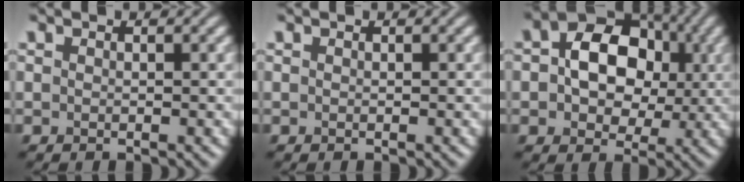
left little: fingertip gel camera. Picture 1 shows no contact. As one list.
[{"total": 0.0}, {"total": 9.9, "force": [1.2, 7.3, 6.7], "torque": [-0.089, 0.020, 0.007]}]